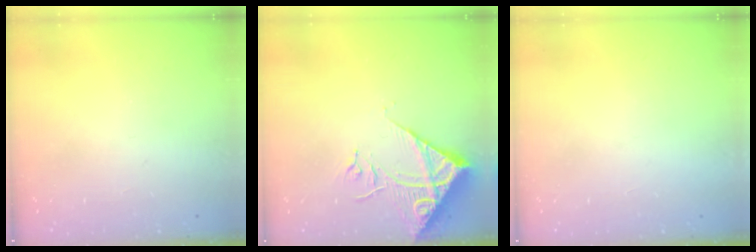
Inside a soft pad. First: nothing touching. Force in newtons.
{"total": 11.7, "press": 11.6, "slide": 1.5}
{"total": 1.5, "press": 1.5, "slide": 0.1}